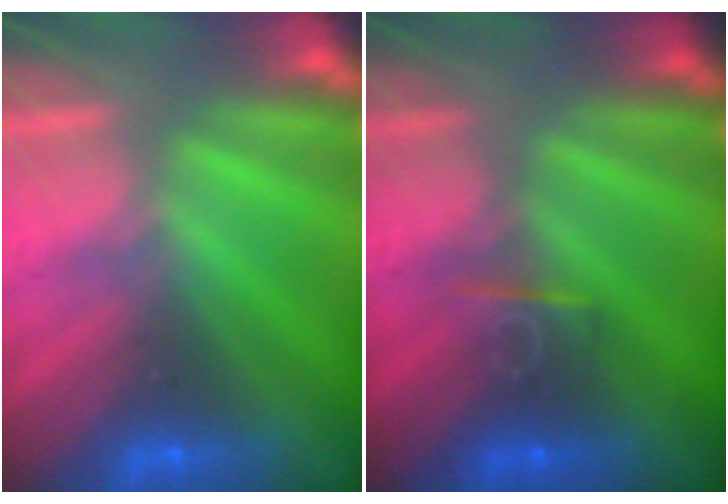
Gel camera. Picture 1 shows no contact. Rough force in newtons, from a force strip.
{"total": 2.6}